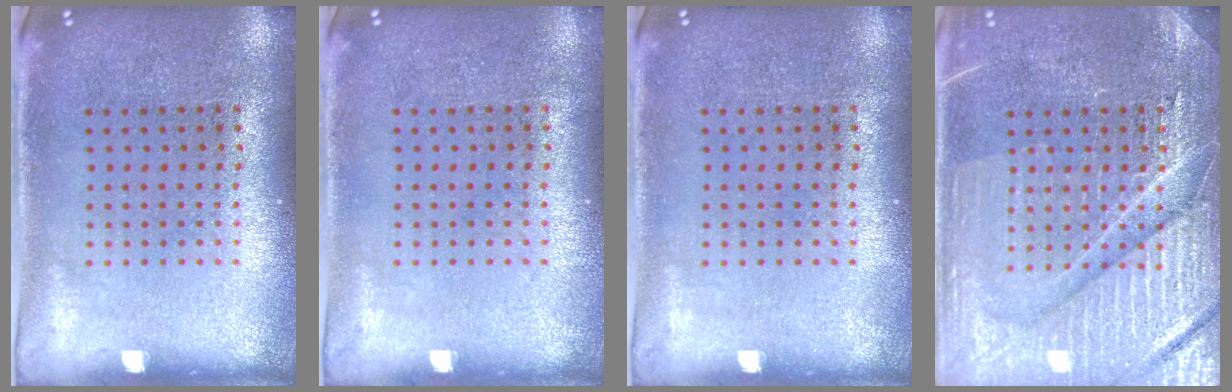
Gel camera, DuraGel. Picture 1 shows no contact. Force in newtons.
{"total": 0.0}
{"total": 0.0}
{"total": 4.5, "press": 4.5, "slide": 0.6}